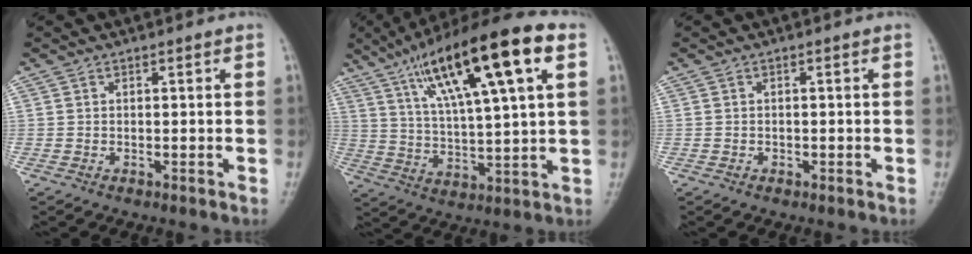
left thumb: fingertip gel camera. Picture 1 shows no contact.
{"total": 21.8, "force": [9.7, 4.9, 19.0], "torque": [-0.309, 0.002, 0.162]}
{"total": 0.7, "force": [-0.4, 0.5, 0.1], "torque": [0.003, 0.004, -0.009]}